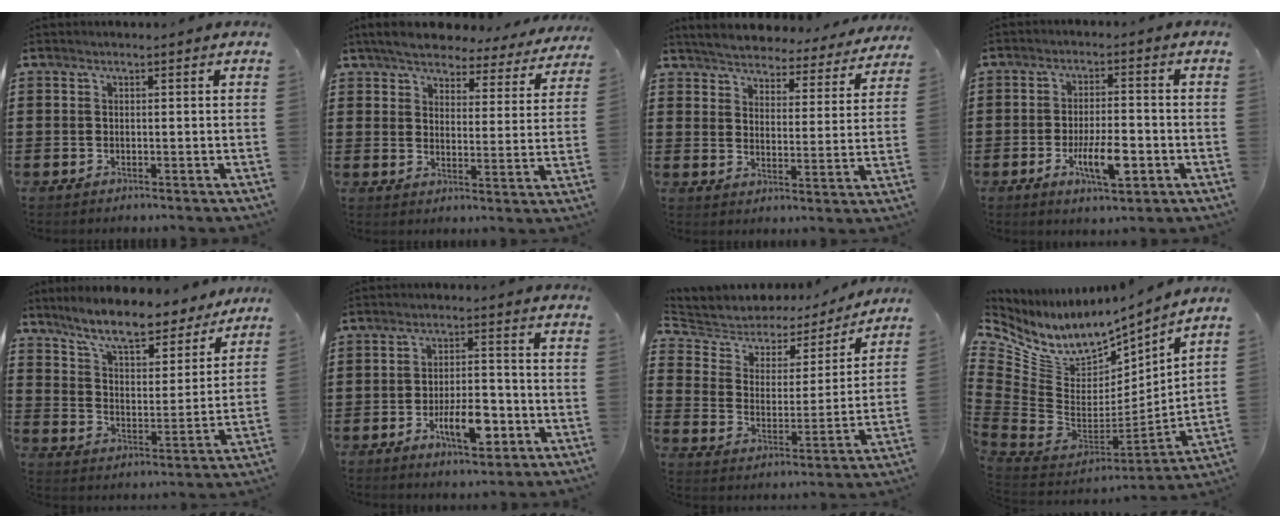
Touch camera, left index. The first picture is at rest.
{"total": 5.5, "force": [5.3, 0.8, 1.2], "torque": [-0.051, -0.028, 0.091]}
{"total": 4.5, "force": [4.5, 0.1, 0.1], "torque": [-0.030, -0.036, 0.074]}
{"total": 7.3, "force": [-2.5, 2.5, 6.4], "torque": [-0.122, -0.011, -0.048]}
{"total": 9.2, "force": [8.0, 1.2, 4.4], "torque": [-0.114, -0.038, 0.139]}
{"total": 7.7, "force": [-3.2, 3.2, 6.2], "torque": [-0.103, 0.001, -0.057]}
{"total": 4.2, "force": [3.3, 2.5, 0.6], "torque": [-0.041, -0.023, 0.049]}
{"total": 8.6, "force": [6.1, 4.7, 3.9], "torque": [-0.125, -0.060, 0.107]}